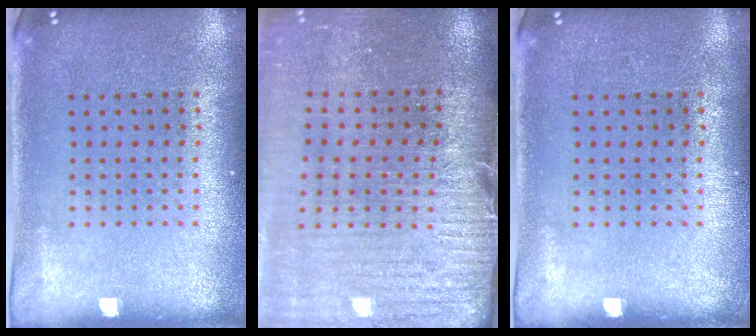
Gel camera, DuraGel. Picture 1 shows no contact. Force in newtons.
{"total": 4.0, "press": 3.6, "slide": 1.9}
{"total": 0.0}